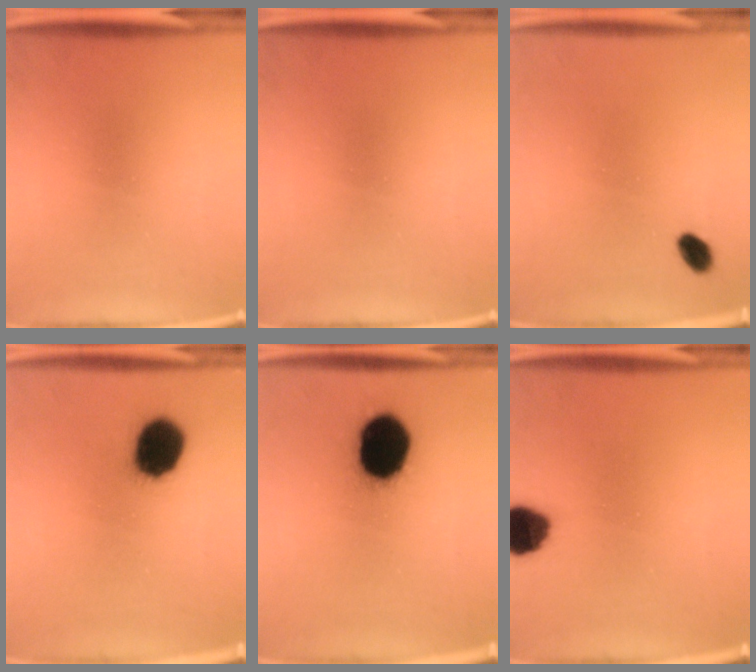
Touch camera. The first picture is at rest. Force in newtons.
{"total": 0.0}
{"total": 2.8}
{"total": 13.4}
{"total": 19.5}
{"total": 9.5}